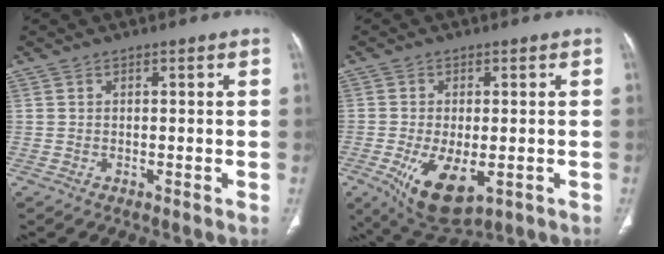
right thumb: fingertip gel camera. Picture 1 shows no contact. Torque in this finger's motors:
{"motor_torque": [0.09, 0.19, 0.29, 0.28, 0.18]}